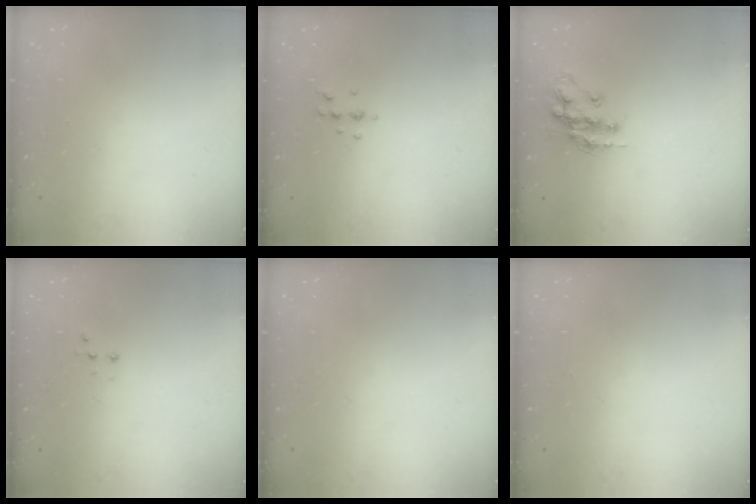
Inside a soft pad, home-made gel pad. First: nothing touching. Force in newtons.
{"total": 5.2, "press": 5.0, "slide": 1.1}
{"total": 13.3, "press": 13.3, "slide": 0.8}
{"total": 2.7, "press": 2.7, "slide": 0.5}
{"total": 0.0}
{"total": 0.0}